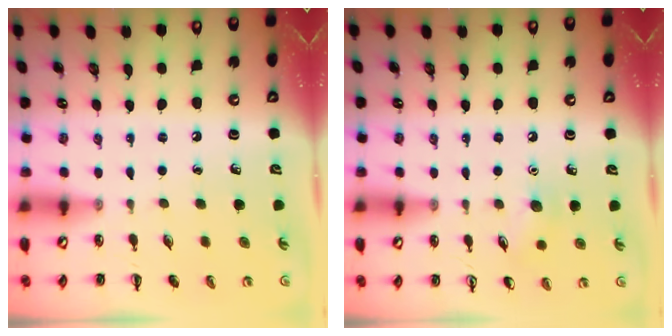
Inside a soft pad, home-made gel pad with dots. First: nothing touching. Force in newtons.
{"total": 5.4, "press": 5.2, "slide": 1.5}